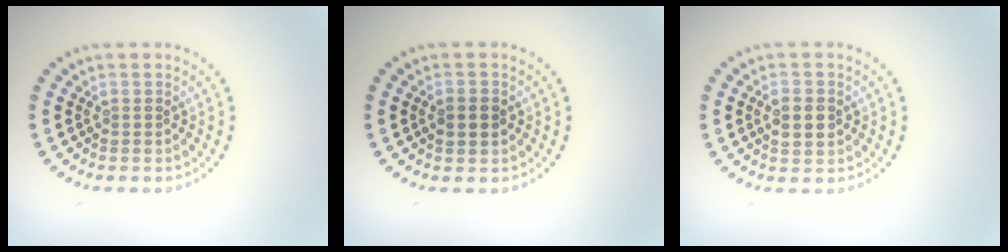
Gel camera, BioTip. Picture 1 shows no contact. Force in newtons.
{"total": 2.4, "press": 2.4, "slide": 0.0}
{"total": 2.4, "press": 2.4, "slide": 0.1}